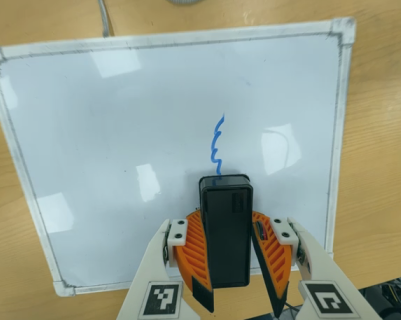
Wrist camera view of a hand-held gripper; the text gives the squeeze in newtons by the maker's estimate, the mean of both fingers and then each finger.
{"total": 8.2, "left": 9.2, "right": 7.1}